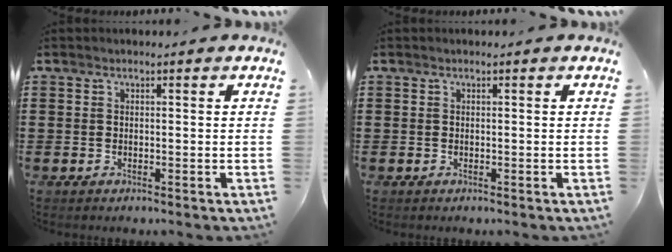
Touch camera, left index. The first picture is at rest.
{"total": 0.0}